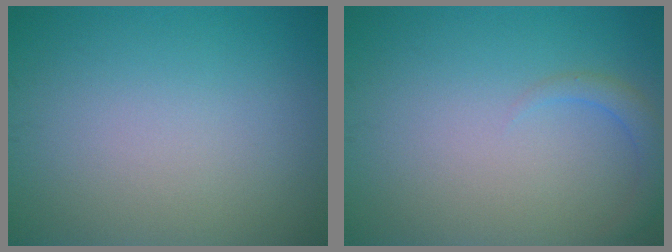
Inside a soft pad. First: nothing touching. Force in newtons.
{"total": 1.6, "press": 1.6, "slide": 0.2}